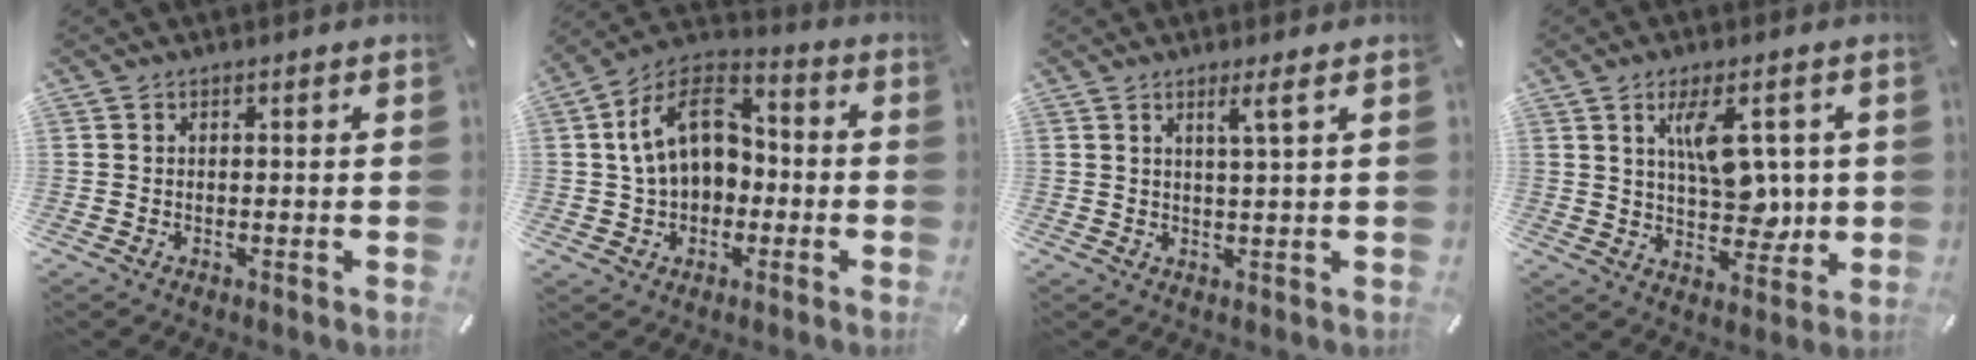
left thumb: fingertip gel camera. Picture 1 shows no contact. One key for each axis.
{"total": 14.6, "fx": 1.4, "fy": 11.1, "fz": 9.4, "tx": -0.184, "ty": 0.012, "tz": 0.024}
{"total": 3.9, "fx": 2.0, "fy": -0.3, "fz": 3.3, "tx": -0.068, "ty": -0.004, "tz": 0.033}
{"total": 11.6, "fx": 3.4, "fy": 6.6, "fz": 8.9, "tx": -0.130, "ty": -0.004, "tz": 0.060}